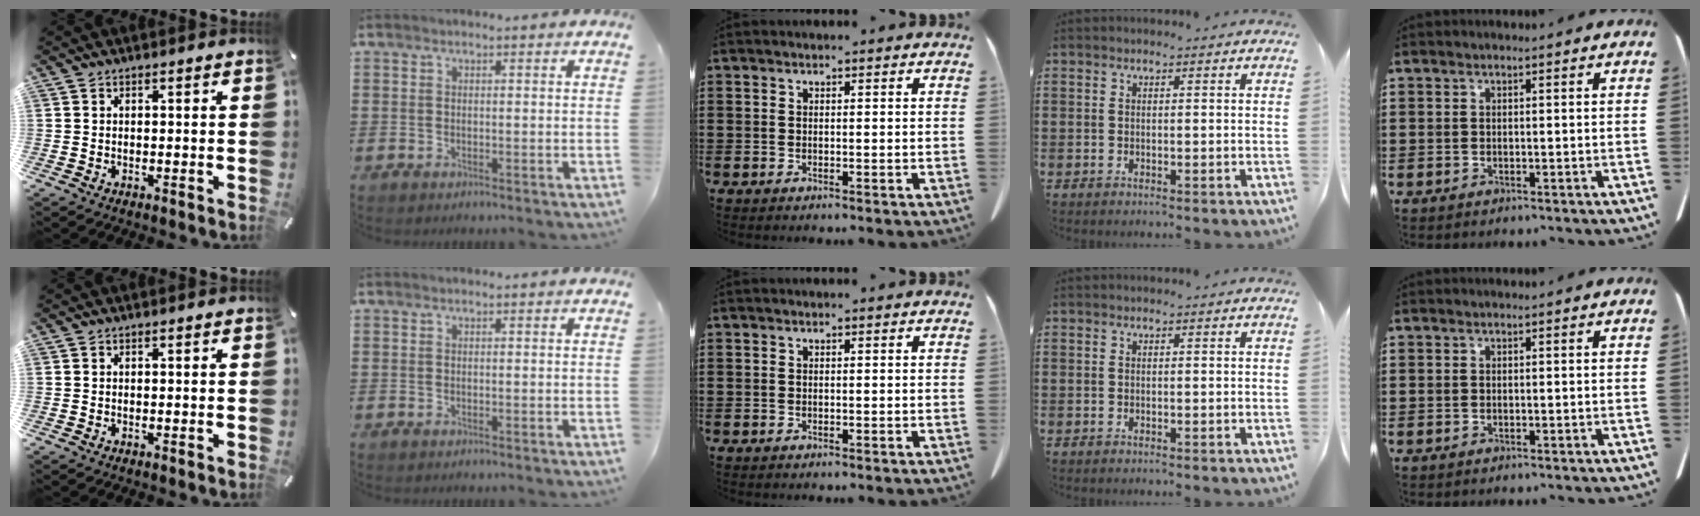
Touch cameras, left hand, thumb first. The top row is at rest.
{}